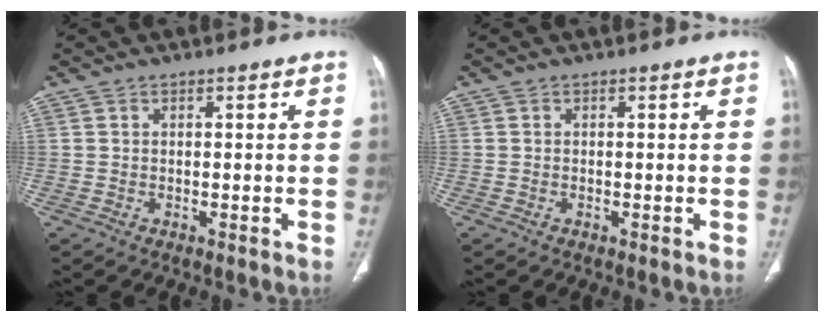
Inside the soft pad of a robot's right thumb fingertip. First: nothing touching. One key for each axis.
{"total": 0.0}